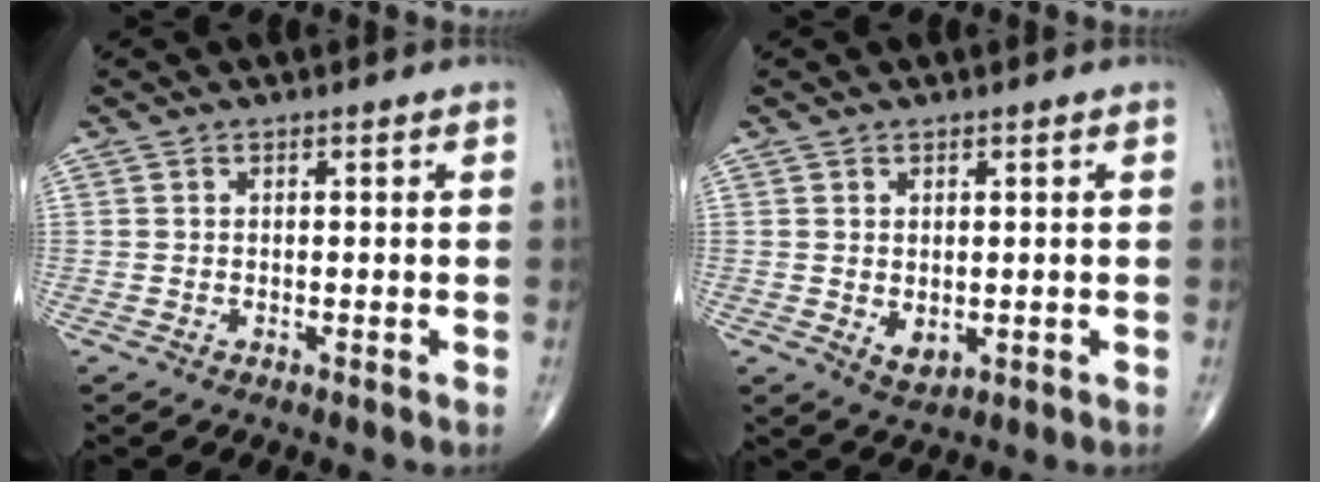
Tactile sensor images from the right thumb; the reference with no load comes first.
{"total": 2.9, "force": [-0.1, 1.9, 2.2], "torque": [-0.028, -0.008, 0.008]}